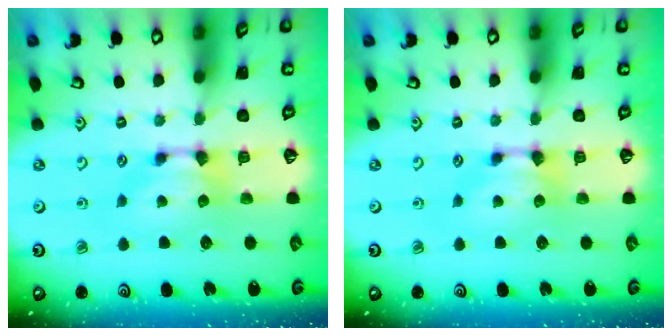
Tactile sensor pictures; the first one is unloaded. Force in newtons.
{"total": 0.0}